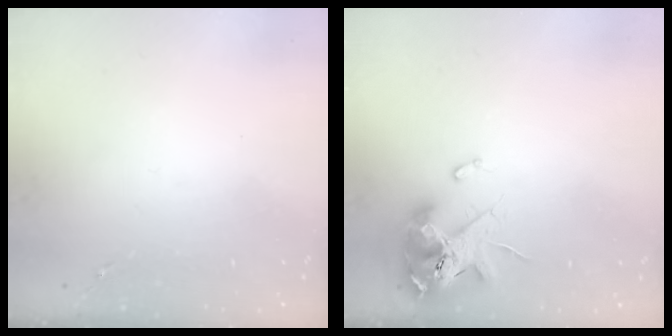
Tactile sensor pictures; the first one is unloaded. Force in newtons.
{"total": 12.7, "press": 12.5, "slide": 2.0}